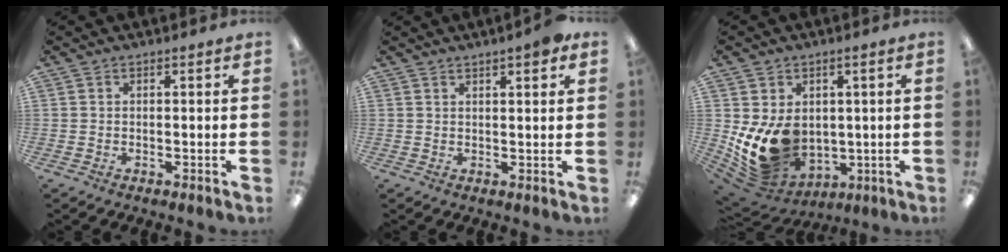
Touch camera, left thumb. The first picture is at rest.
{"total": 3.3, "force": [2.3, 0.6, 2.3], "torque": [-0.034, -0.004, 0.036]}
{"total": 12.6, "force": [-0.2, 10.0, 7.6], "torque": [-0.154, -0.021, 0.005]}